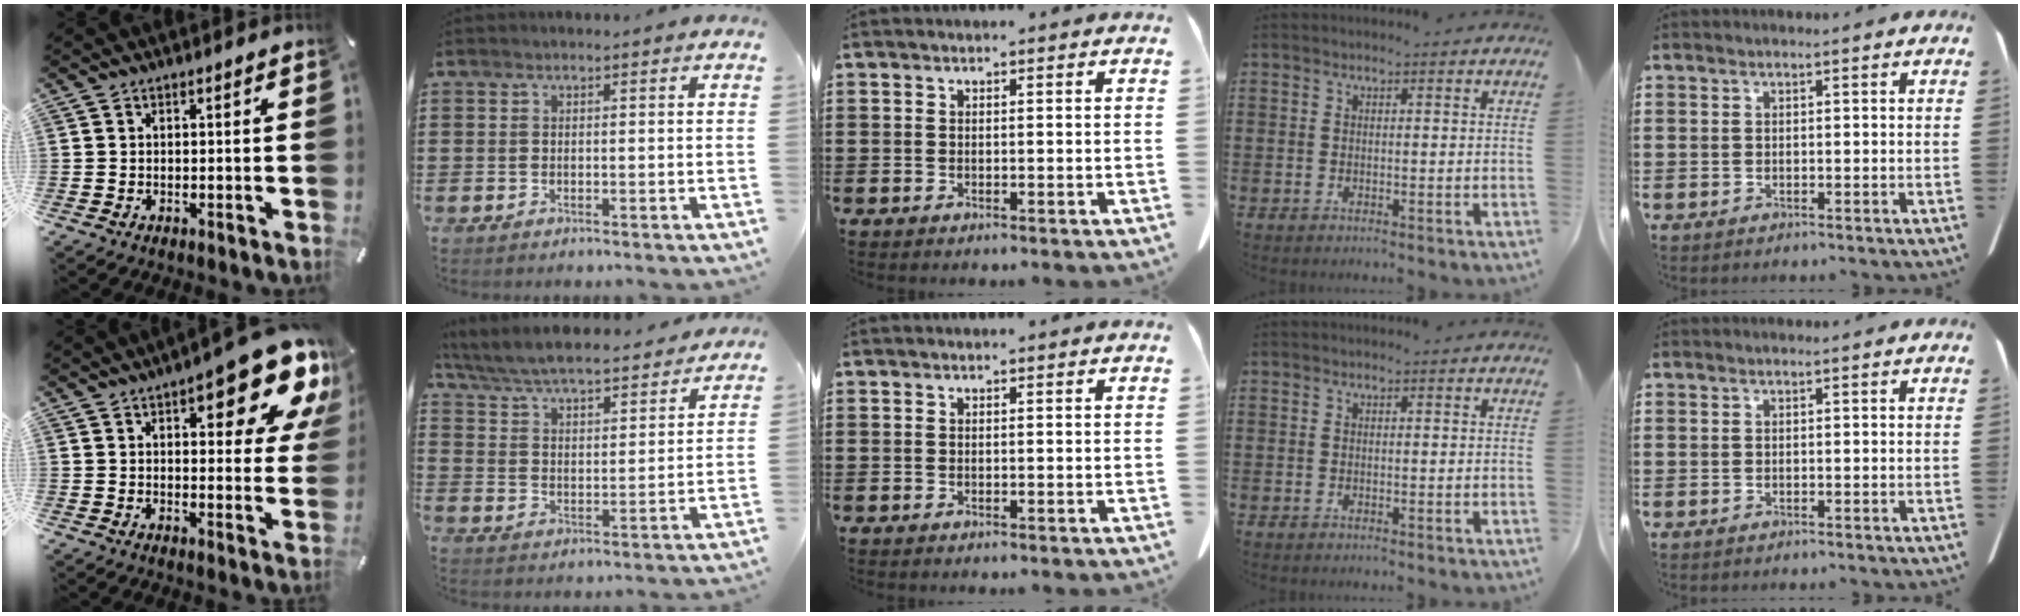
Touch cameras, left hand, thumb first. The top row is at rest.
{"thumb": {"total": 17.9, "force": [9.7, 6.6, 13.5], "torque": [-0.172, -0.059, 0.153]}, "index": {"total": 6.0, "force": [5.8, 0.2, 1.6], "torque": [-0.058, -0.040, 0.096]}}